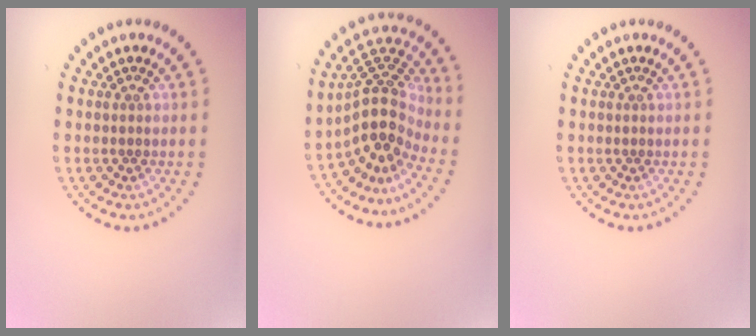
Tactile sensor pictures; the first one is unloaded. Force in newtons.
{"total": 5.1, "press": 3.7, "slide": 3.4}
{"total": 0.0}